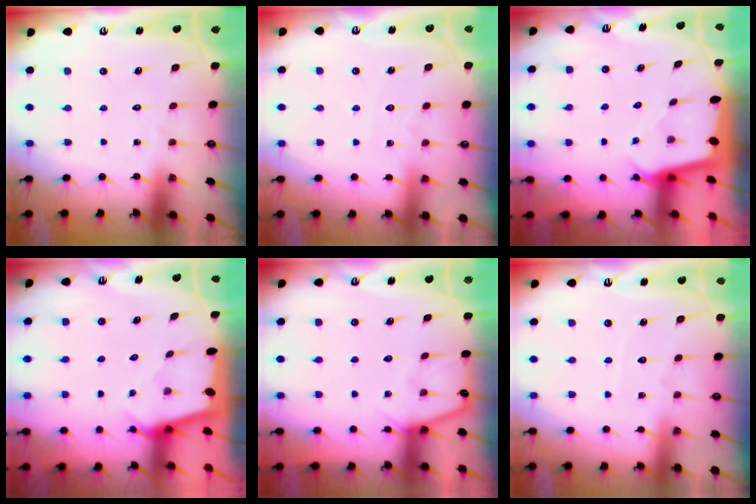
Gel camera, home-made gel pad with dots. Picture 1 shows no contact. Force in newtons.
{"total": 2.7, "press": 2.7, "slide": 0.4}
{"total": 2.2, "press": 2.2, "slide": 0.2}
{"total": 2.1, "press": 2.0, "slide": 0.3}
{"total": 4.9, "press": 4.9, "slide": 0.4}
{"total": 2.4, "press": 2.4, "slide": 0.4}